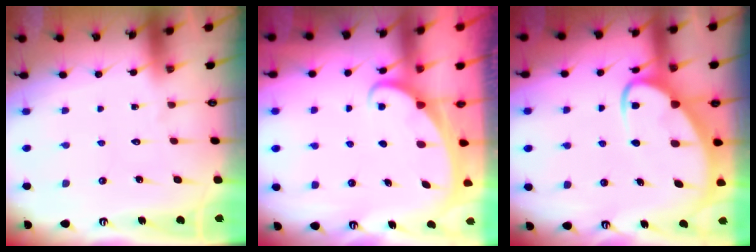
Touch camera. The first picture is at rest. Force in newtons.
{"total": 1.9, "press": 1.9, "slide": 0.3}
{"total": 7.1, "press": 7.0, "slide": 0.6}